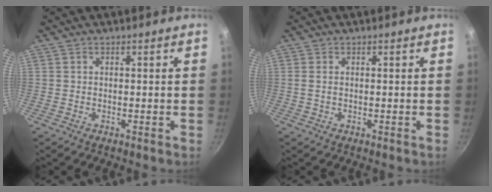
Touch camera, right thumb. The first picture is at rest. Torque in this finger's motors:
{"motor_torque": [-0.23, -0.08, -0.22, 0.21, -0.04]}